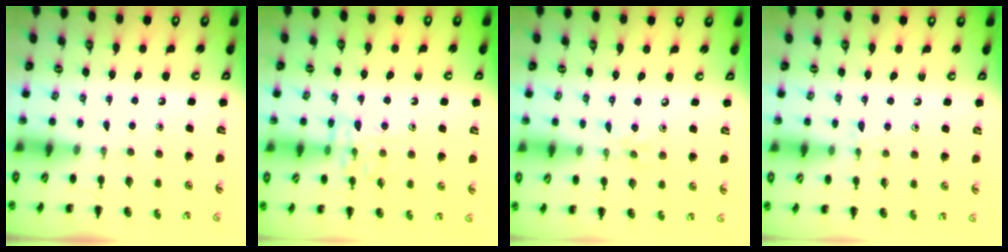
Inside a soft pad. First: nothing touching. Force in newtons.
{"total": 9.7, "press": 9.7, "slide": 0.6}
{"total": 3.5, "press": 3.4, "slide": 0.9}
{"total": 4.7, "press": 4.4, "slide": 1.5}